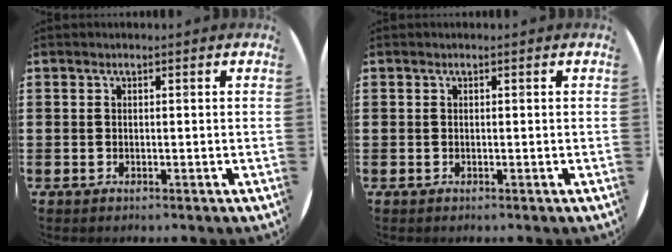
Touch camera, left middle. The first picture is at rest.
{"total": 0.0}